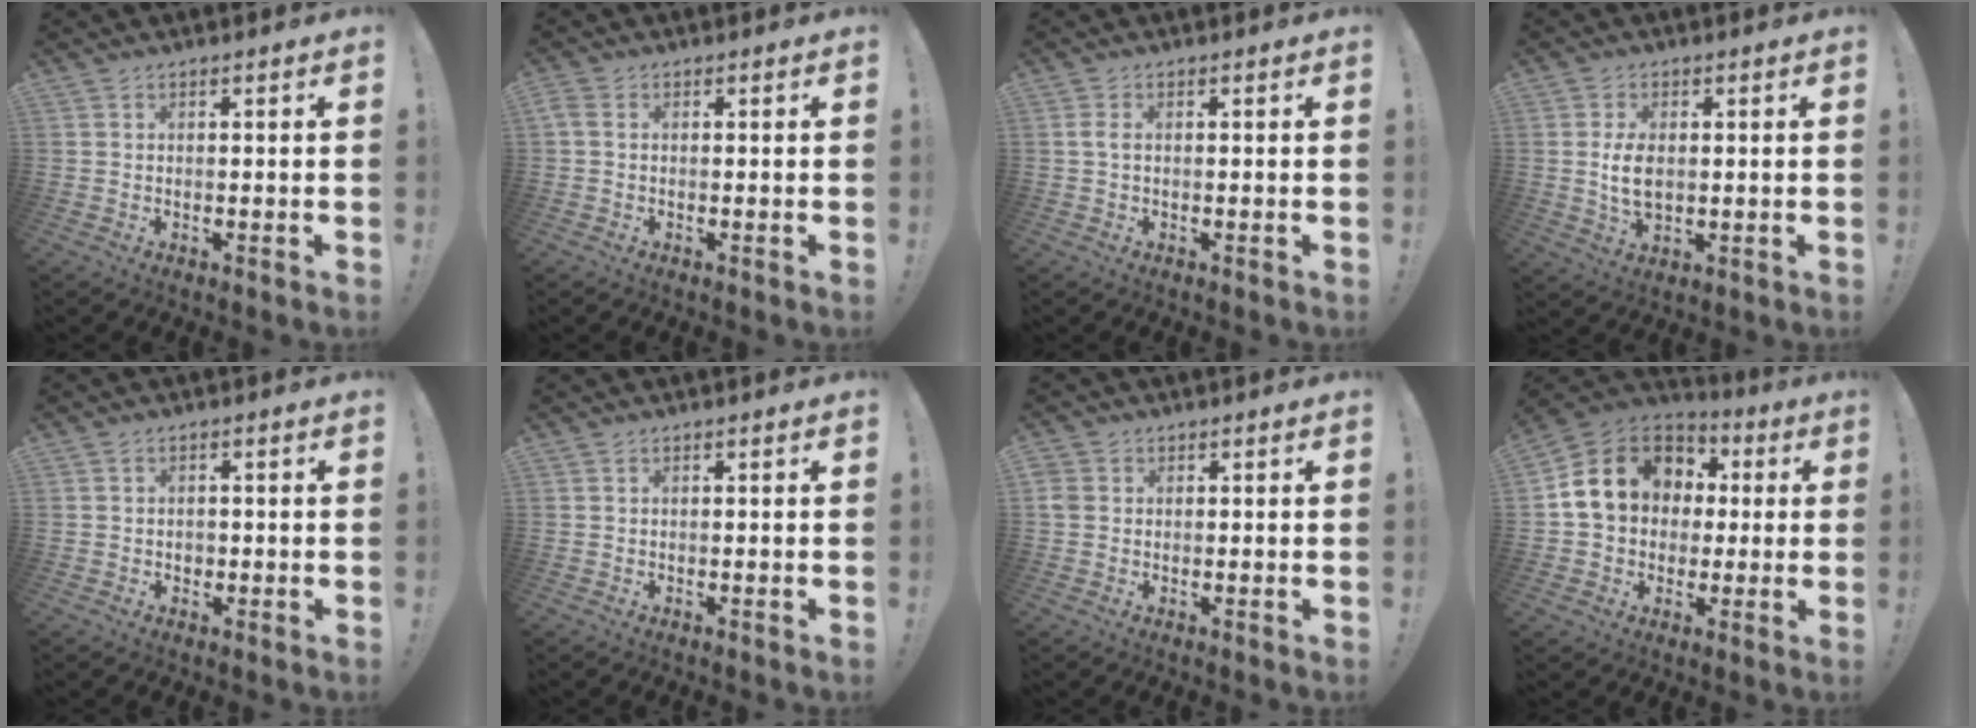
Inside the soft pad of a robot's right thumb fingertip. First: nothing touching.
{"total": 1.4, "force": [0.1, 1.0, 1.0], "torque": [-0.022, 0.003, 0.004]}
{"total": 1.6, "force": [0.0, 0.6, 1.5], "torque": [-0.031, 0.005, 0.000]}
{"total": 7.2, "force": [0.4, 4.7, 5.5], "torque": [-0.088, -0.007, 0.003]}
{"total": 1.6, "force": [-0.3, 1.4, 0.7], "torque": [-0.004, -0.001, -0.007]}
{"total": 0.0}
{"total": 2.9, "force": [0.2, 2.5, 1.4], "torque": [-0.033, 0.006, 0.005]}
{"total": 16.7, "force": [3.8, 13.5, 9.1], "torque": [-0.145, 0.002, 0.083]}